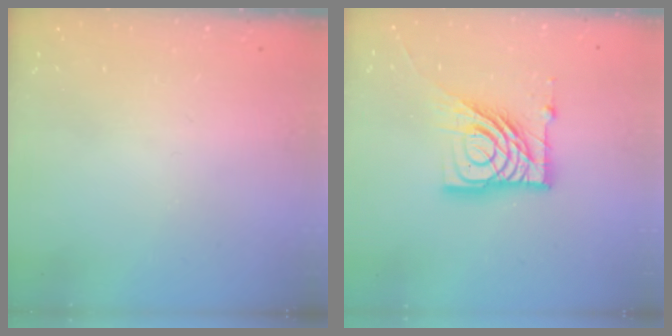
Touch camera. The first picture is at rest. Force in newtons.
{"total": 15.9, "press": 15.8, "slide": 1.4}